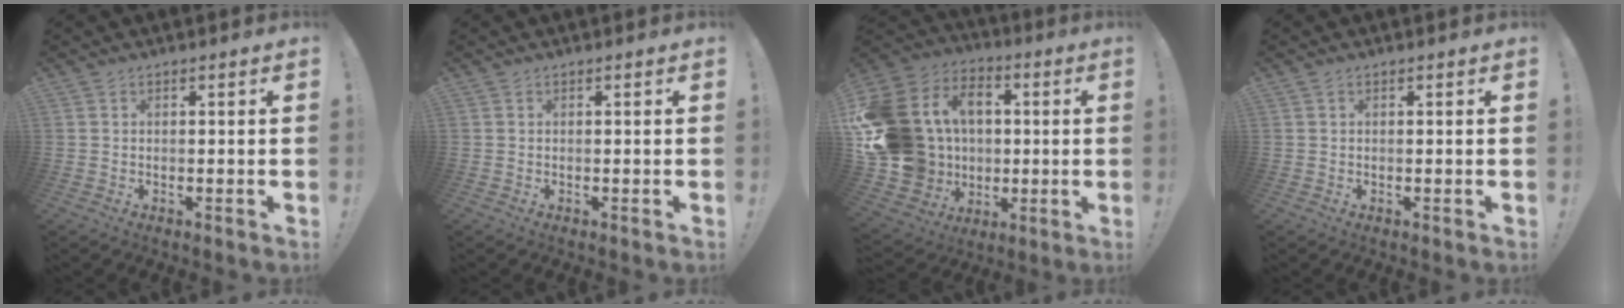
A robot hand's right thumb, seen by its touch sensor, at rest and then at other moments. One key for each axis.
{"total": 0.0}
{"total": 22.1, "fx": 1.7, "fy": 19.3, "fz": 10.8, "tx": -0.234, "ty": -0.002, "tz": 0.078}
{"total": 0.0}